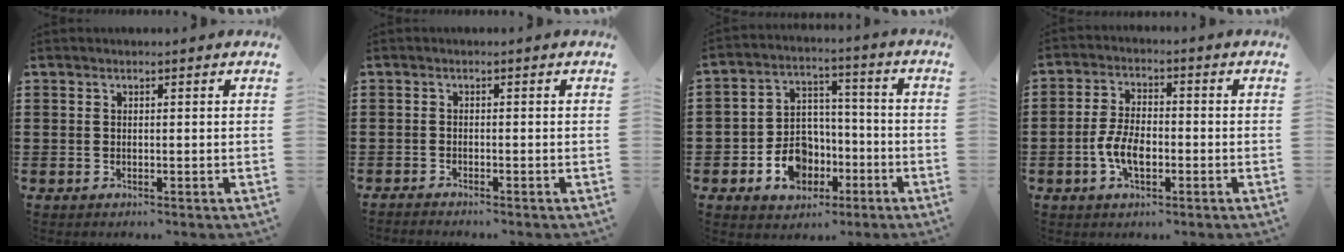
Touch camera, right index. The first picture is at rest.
{"total": 1.1, "force": [-1.1, 0.1, 0.0], "torque": [-0.002, 0.003, -0.022]}
{"total": 8.9, "force": [-3.8, 6.9, 4.0], "torque": [-0.078, 0.027, -0.063]}
{"total": 5.9, "force": [-1.8, 3.0, 4.7], "torque": [-0.110, 0.000, -0.039]}